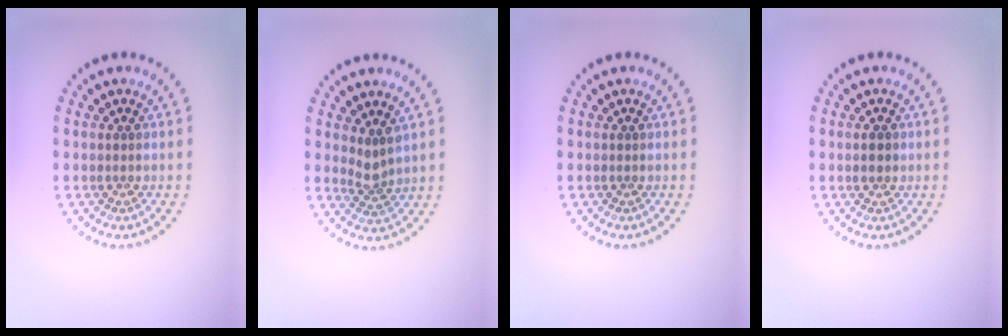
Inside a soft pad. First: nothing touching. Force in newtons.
{"total": 1.9, "press": 1.4, "slide": 1.3}
{"total": 0.0}
{"total": 1.4, "press": 1.4, "slide": 0.1}